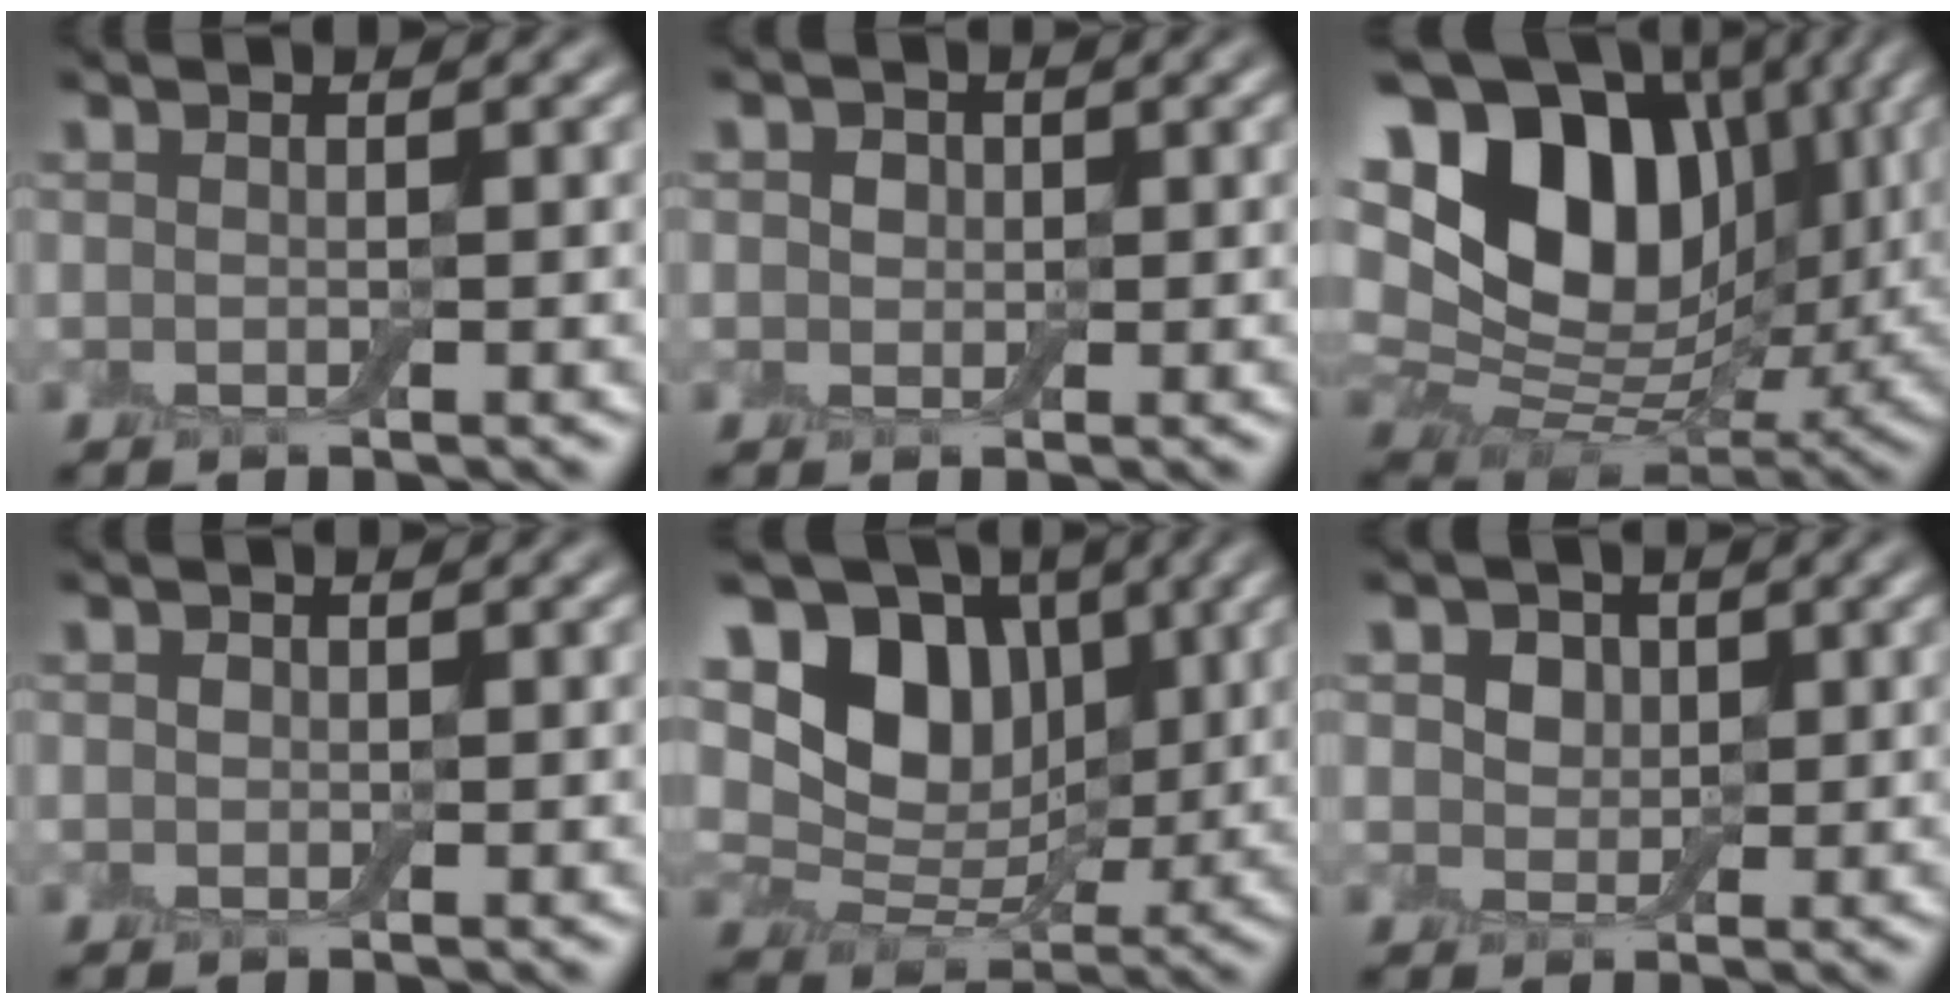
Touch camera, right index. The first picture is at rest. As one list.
[{"total": 1.5, "force": [0.3, 1.3, 0.6], "torque": [-0.007, 0.006, -0.004]}, {"total": 18.4, "force": [6.5, 12.7, 11.6], "torque": [-0.218, 0.022, 0.123]}, {"total": 0.6, "force": [0.1, 0.6, 0.2], "torque": [-0.002, -0.001, -0.001]}, {"total": 8.8, "force": [2.8, 6.6, 5.1], "torque": [-0.094, -0.003, 0.037]}, {"total": 4.1, "force": [1.9, 3.0, 2.1], "torque": [-0.041, 0.011, 0.014]}]